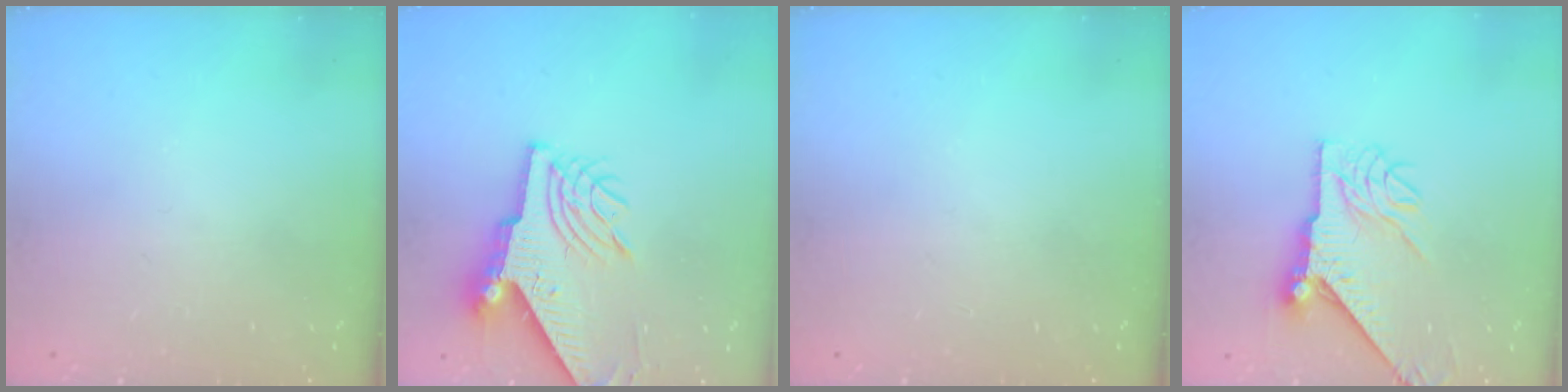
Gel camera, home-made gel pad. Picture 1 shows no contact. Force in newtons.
{"total": 10.8, "press": 10.7, "slide": 1.4}
{"total": 0.0}
{"total": 10.8, "press": 10.7, "slide": 1.1}